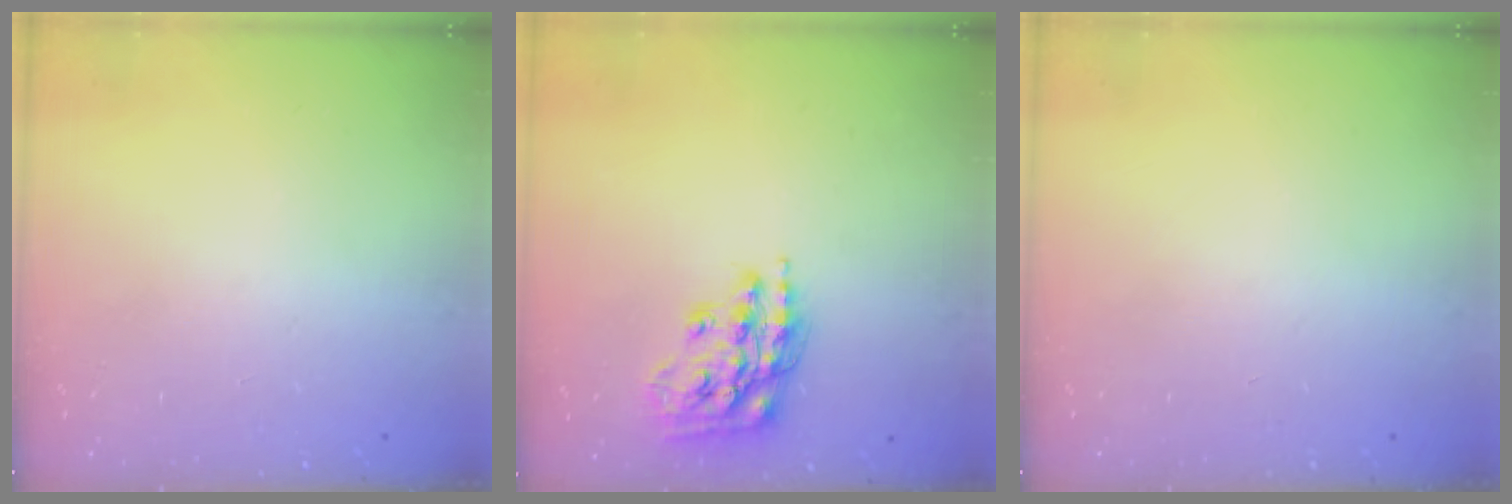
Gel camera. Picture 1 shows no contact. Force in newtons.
{"total": 16.3, "press": 16.2, "slide": 1.1}
{"total": 0.0}